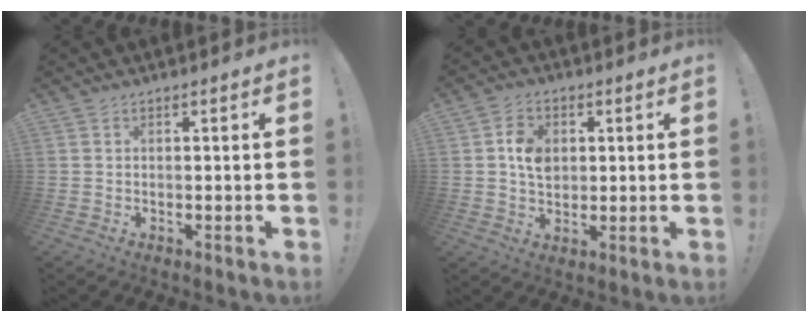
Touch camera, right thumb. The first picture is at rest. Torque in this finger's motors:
{"motor_torque": [0.10, 0.11, 0.16, 0.08, 0.03]}